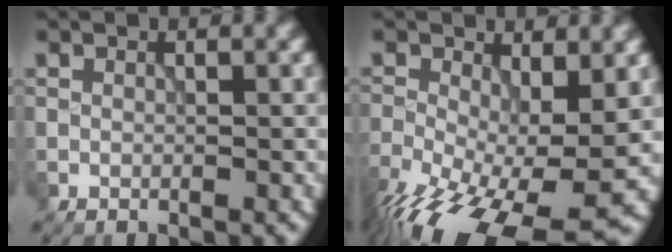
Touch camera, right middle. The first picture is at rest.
{"total": 15.1, "force": [-6.2, 6.2, 12.3], "torque": [-0.241, -0.036, -0.089]}